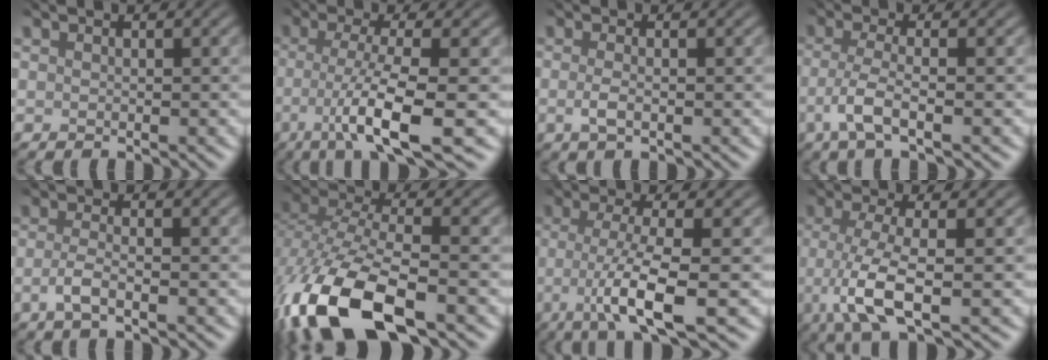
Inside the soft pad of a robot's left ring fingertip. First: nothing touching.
{"total": 7.8, "force": [-3.3, 1.2, 6.9], "torque": [-0.111, -0.010, -0.050]}
{"total": 1.8, "force": [-0.8, 0.4, 1.5], "torque": [-0.031, -0.001, -0.008]}
{"total": 3.4, "force": [-2.0, 0.7, 2.7], "torque": [-0.065, -0.009, -0.029]}
{"total": 2.7, "force": [-1.6, 0.7, 2.0], "torque": [-0.043, -0.005, -0.025]}
{"total": 11.7, "force": [-6.7, 4.8, 8.3], "torque": [-0.206, -0.027, -0.119]}
{"total": 6.8, "force": [-2.5, 1.2, 6.2], "torque": [-0.106, -0.014, -0.038]}
{"total": 5.7, "force": [-2.2, 1.4, 5.1], "torque": [-0.102, -0.014, -0.032]}